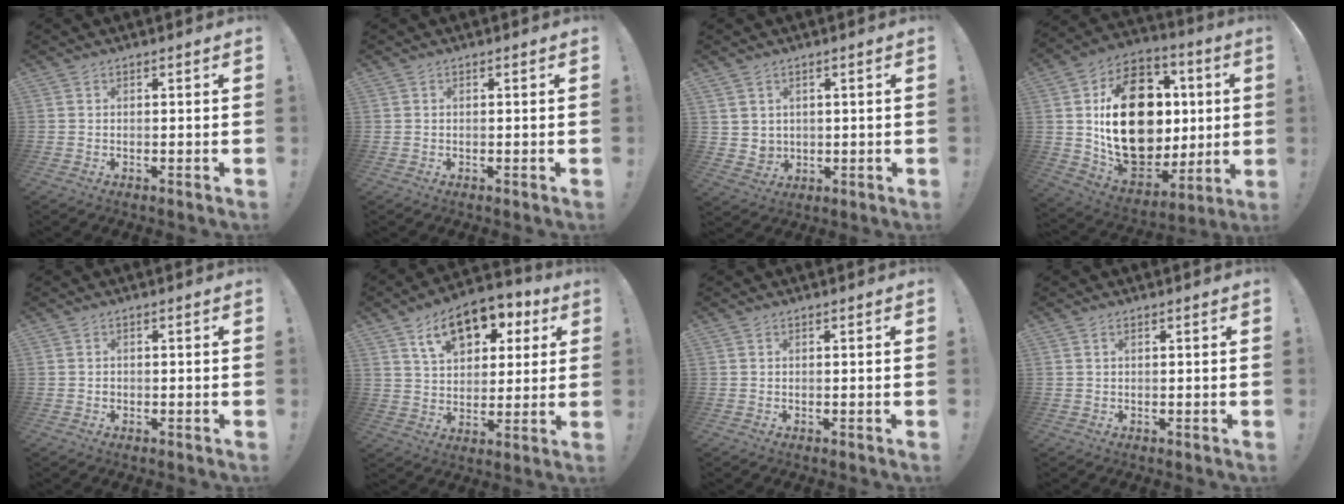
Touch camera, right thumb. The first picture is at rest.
{"total": 0.0}
{"total": 4.4, "force": [2.6, 3.5, 0.9], "torque": [-0.006, -0.016, 0.052]}
{"total": 26.4, "force": [3.3, 19.0, 18.0], "torque": [-0.307, -0.011, 0.093]}
{"total": 0.7, "force": [-0.2, 0.6, -0.1], "torque": [-0.003, 0.005, -0.003]}
{"total": 15.1, "force": [8.0, 9.4, 8.8], "torque": [-0.136, -0.035, 0.145]}
{"total": 0.0}
{"total": 0.9, "force": [0.4, 0.2, 0.8], "torque": [-0.018, 0.003, 0.007]}